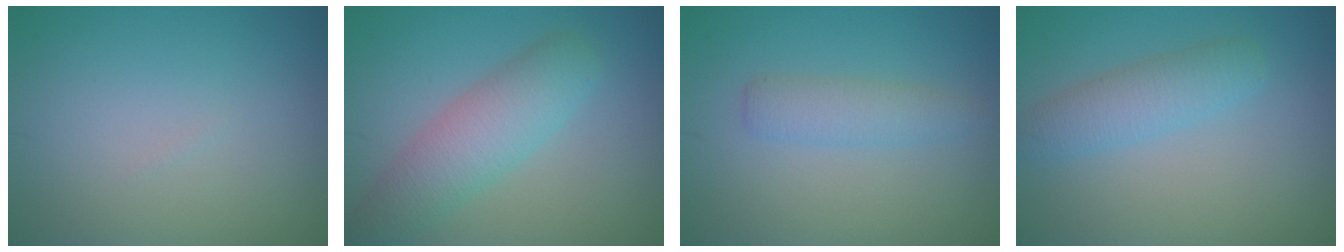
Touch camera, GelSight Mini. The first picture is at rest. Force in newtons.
{"total": 4.8, "press": 4.8, "slide": 0.2}
{"total": 2.1, "press": 2.1, "slide": 0.1}
{"total": 3.0, "press": 3.0, "slide": 0.1}